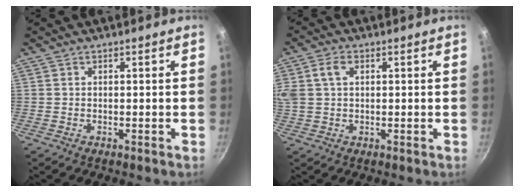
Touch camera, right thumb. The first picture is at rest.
{"total": 7.8, "force": [2.2, 5.4, 5.1], "torque": [-0.102, 0.017, 0.039]}